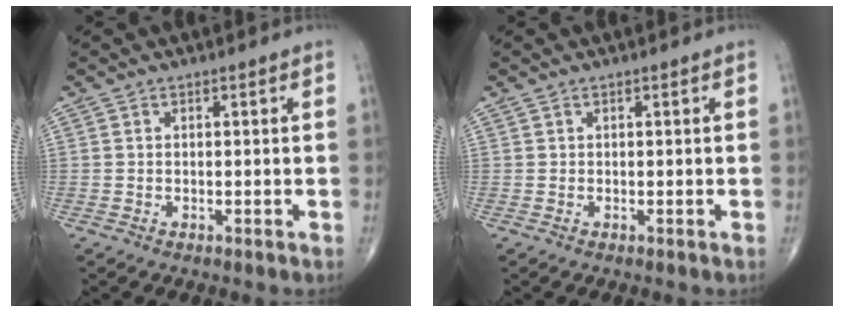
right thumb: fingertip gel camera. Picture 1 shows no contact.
{"total": 0.0}